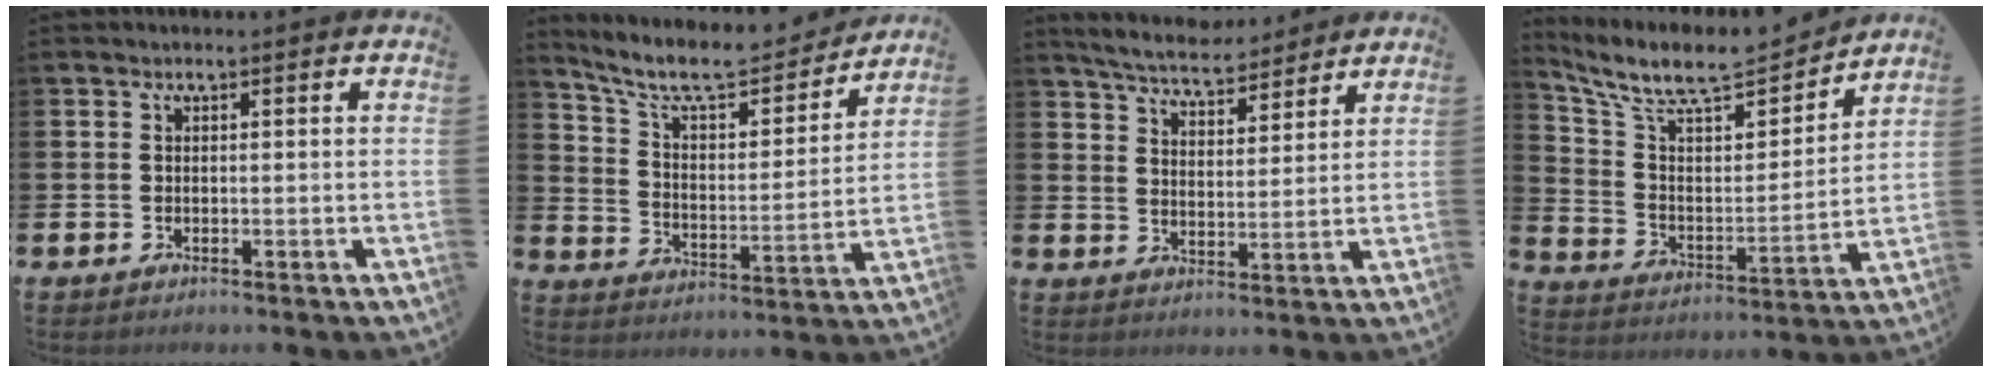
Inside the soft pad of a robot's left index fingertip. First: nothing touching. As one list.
[{"total": 9.0, "force": [8.0, 2.5, 3.4], "torque": [-0.100, -0.055, 0.135]}, {"total": 5.6, "force": [5.4, 0.9, 1.0], "torque": [-0.043, -0.028, 0.096]}, {"total": 9.1, "force": [8.0, 2.6, 3.6], "torque": [-0.105, -0.058, 0.135]}]